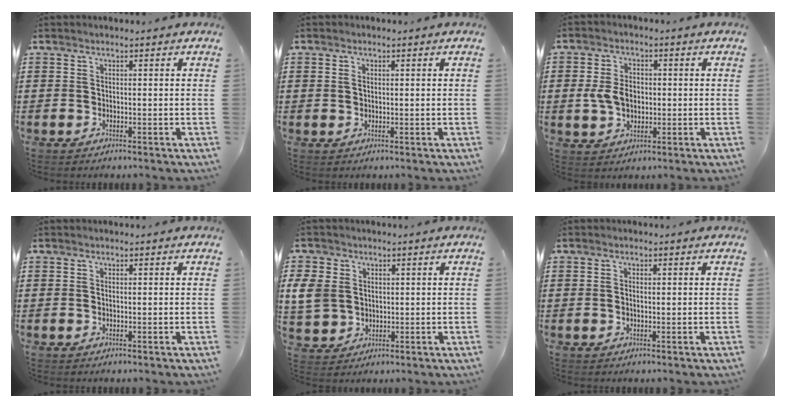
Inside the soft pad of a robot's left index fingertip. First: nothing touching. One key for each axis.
{"total": 1.3, "fx": 0.3, "fy": 0.7, "fz": 1.0, "tx": -0.022, "ty": 0.006, "tz": 0.005}
{"total": 5.2, "fx": -0.2, "fy": 3.7, "fz": 3.7, "tx": -0.090, "ty": 0.006, "tz": -0.009}
{"total": 0.0}
{"total": 5.3, "fx": 0.8, "fy": 4.7, "fz": 2.5, "tx": -0.091, "ty": 0.004, "tz": 0.008}
{"total": 1.1, "fx": 0.0, "fy": 0.5, "fz": 1.0, "tx": -0.020, "ty": 0.003, "tz": 0.000}